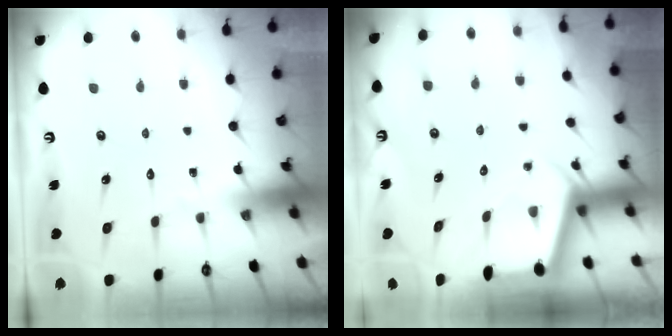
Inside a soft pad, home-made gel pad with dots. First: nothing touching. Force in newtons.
{"total": 2.4, "press": 2.4, "slide": 0.3}